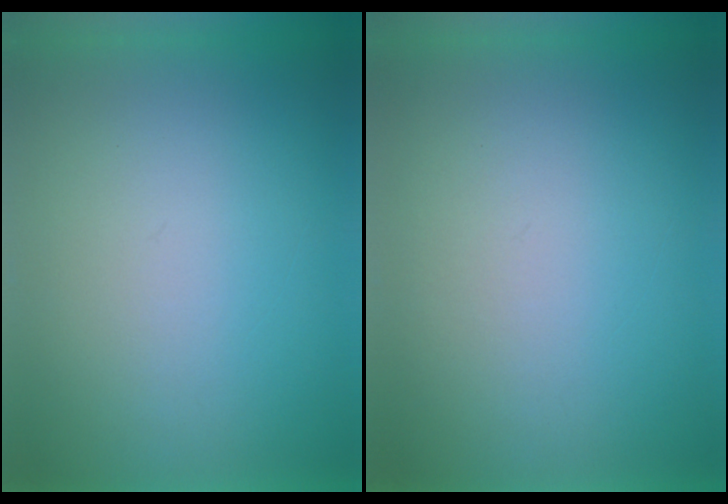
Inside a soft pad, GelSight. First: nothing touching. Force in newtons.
{"total": 1.1}